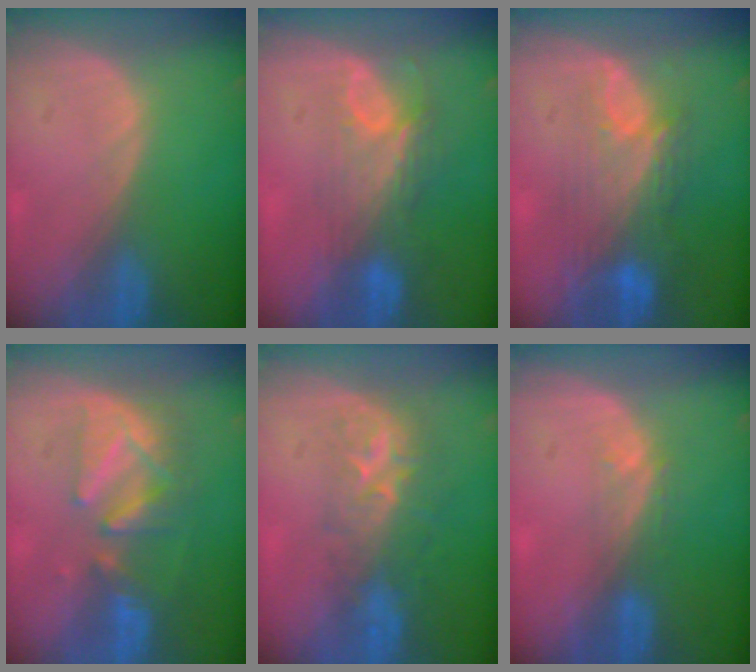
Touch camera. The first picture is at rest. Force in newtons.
{"total": 7.5, "press": 6.6, "slide": 3.7}
{"total": 9.6, "press": 8.1, "slide": 5.1}
{"total": 8.2, "press": 7.5, "slide": 3.1}
{"total": 8.5, "press": 7.3, "slide": 4.2}
{"total": 2.8, "press": 2.1, "slide": 1.7}